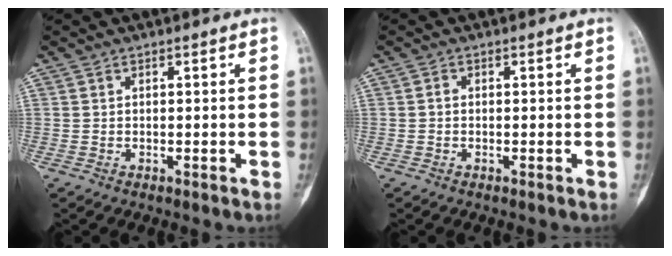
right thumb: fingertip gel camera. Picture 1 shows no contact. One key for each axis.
{"total": 0.6, "fx": -0.1, "fy": 0.5, "fz": 0.4, "tx": -0.006, "ty": 0.002, "tz": -0.008}